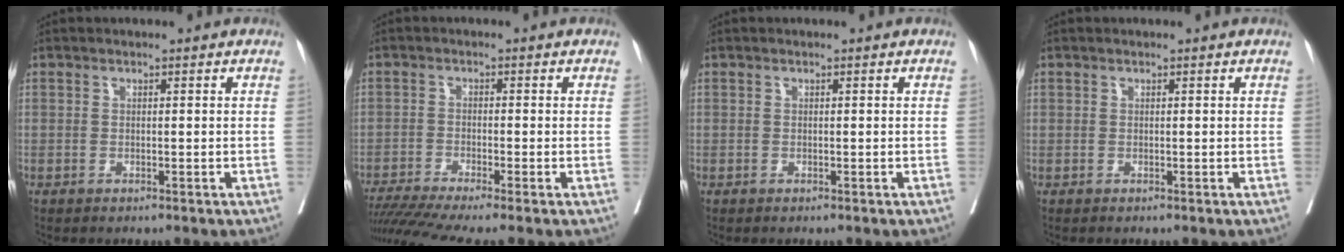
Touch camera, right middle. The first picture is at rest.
{"total": 9.0, "force": [-7.3, -0.5, 5.3], "torque": [-0.086, -0.014, -0.122]}
{"total": 0.0}
{"total": 0.0}